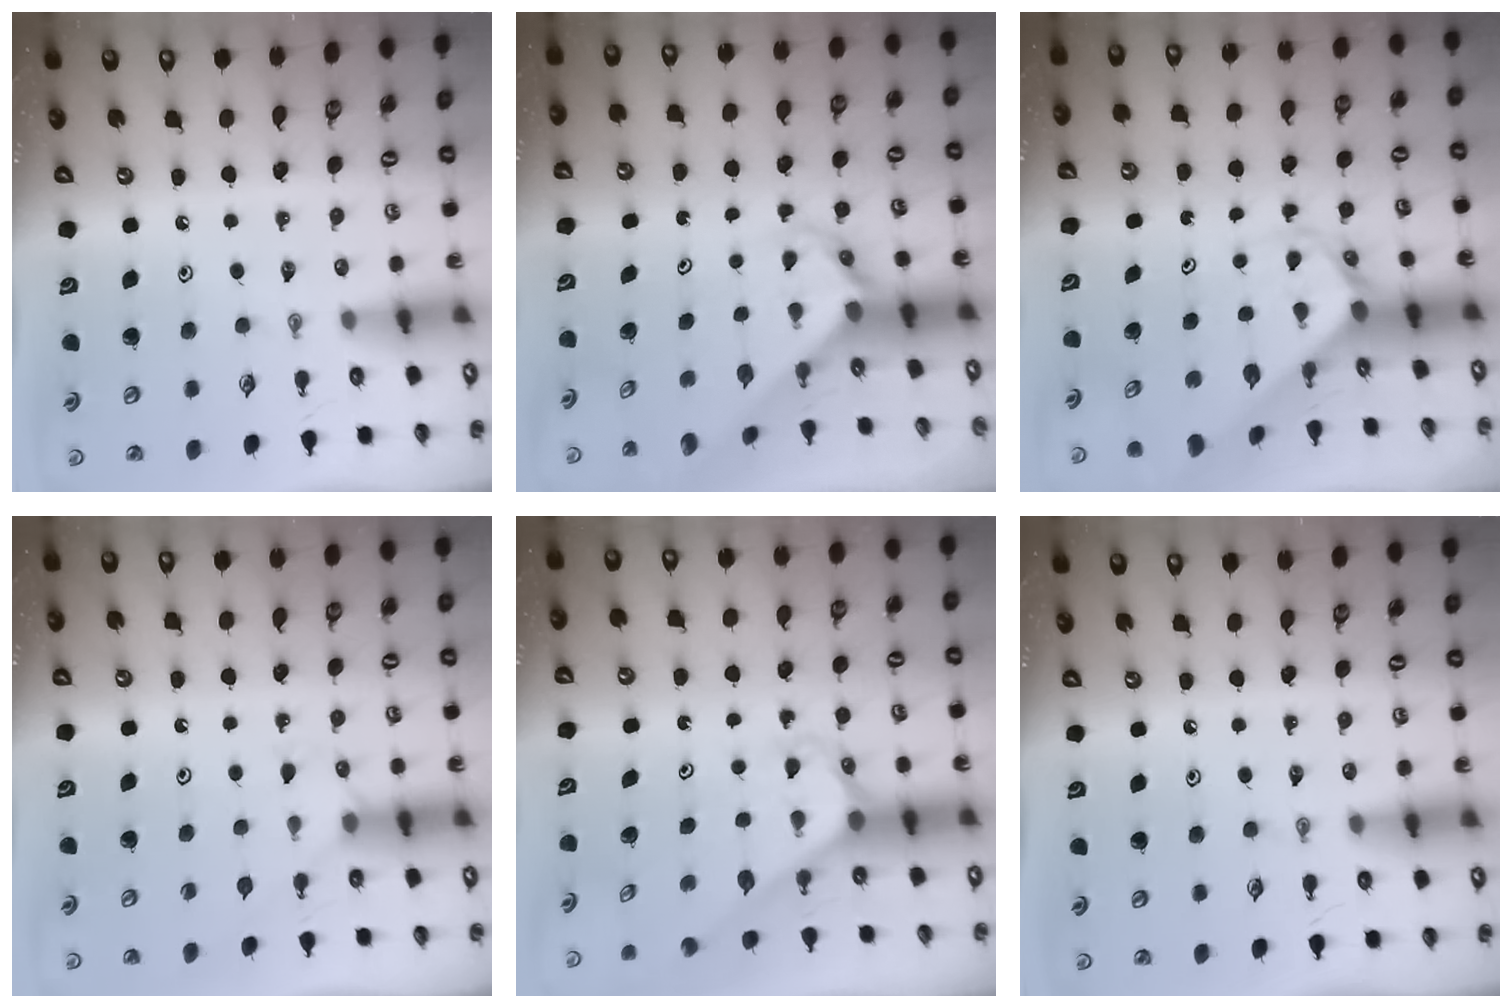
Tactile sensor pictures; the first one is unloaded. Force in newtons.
{"total": 3.8, "press": 3.8, "slide": 0.4}
{"total": 2.5, "press": 2.4, "slide": 0.3}
{"total": 5.2, "press": 5.2, "slide": 0.6}
{"total": 2.6, "press": 2.6, "slide": 0.2}
{"total": 0.0}